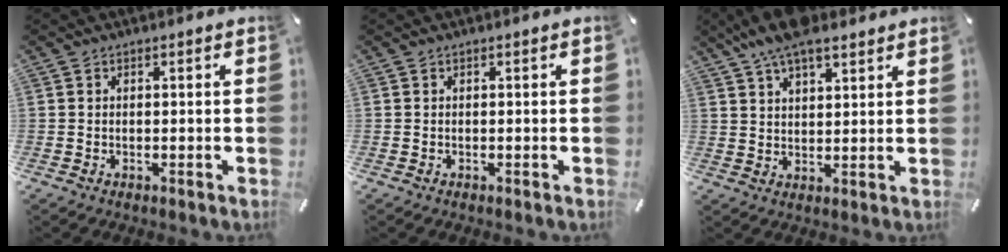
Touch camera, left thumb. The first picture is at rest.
{"total": 0.0}
{"total": 9.1, "force": [6.7, 3.7, 4.9], "torque": [-0.093, -0.022, 0.124]}